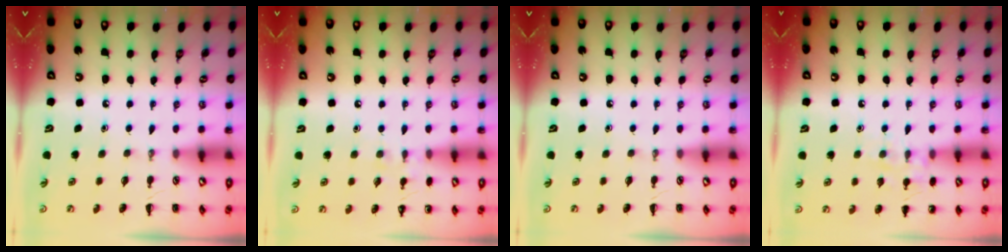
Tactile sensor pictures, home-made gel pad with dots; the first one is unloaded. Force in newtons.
{"total": 6.2, "press": 6.0, "slide": 1.9}
{"total": 0.0}
{"total": 8.5, "press": 8.4, "slide": 1.4}